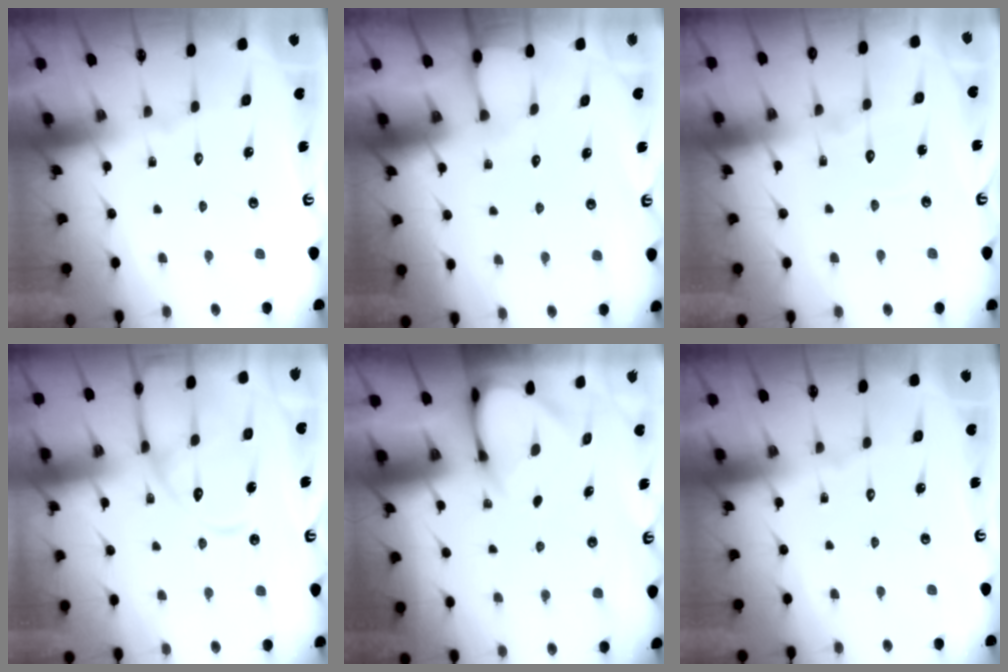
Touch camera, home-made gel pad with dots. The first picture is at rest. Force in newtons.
{"total": 2.3, "press": 2.3, "slide": 0.3}
{"total": 5.3, "press": 5.3, "slide": 0.4}
{"total": 13.2, "press": 13.1, "slide": 1.3}
{"total": 3.3, "press": 3.3, "slide": 0.2}
{"total": 0.0}